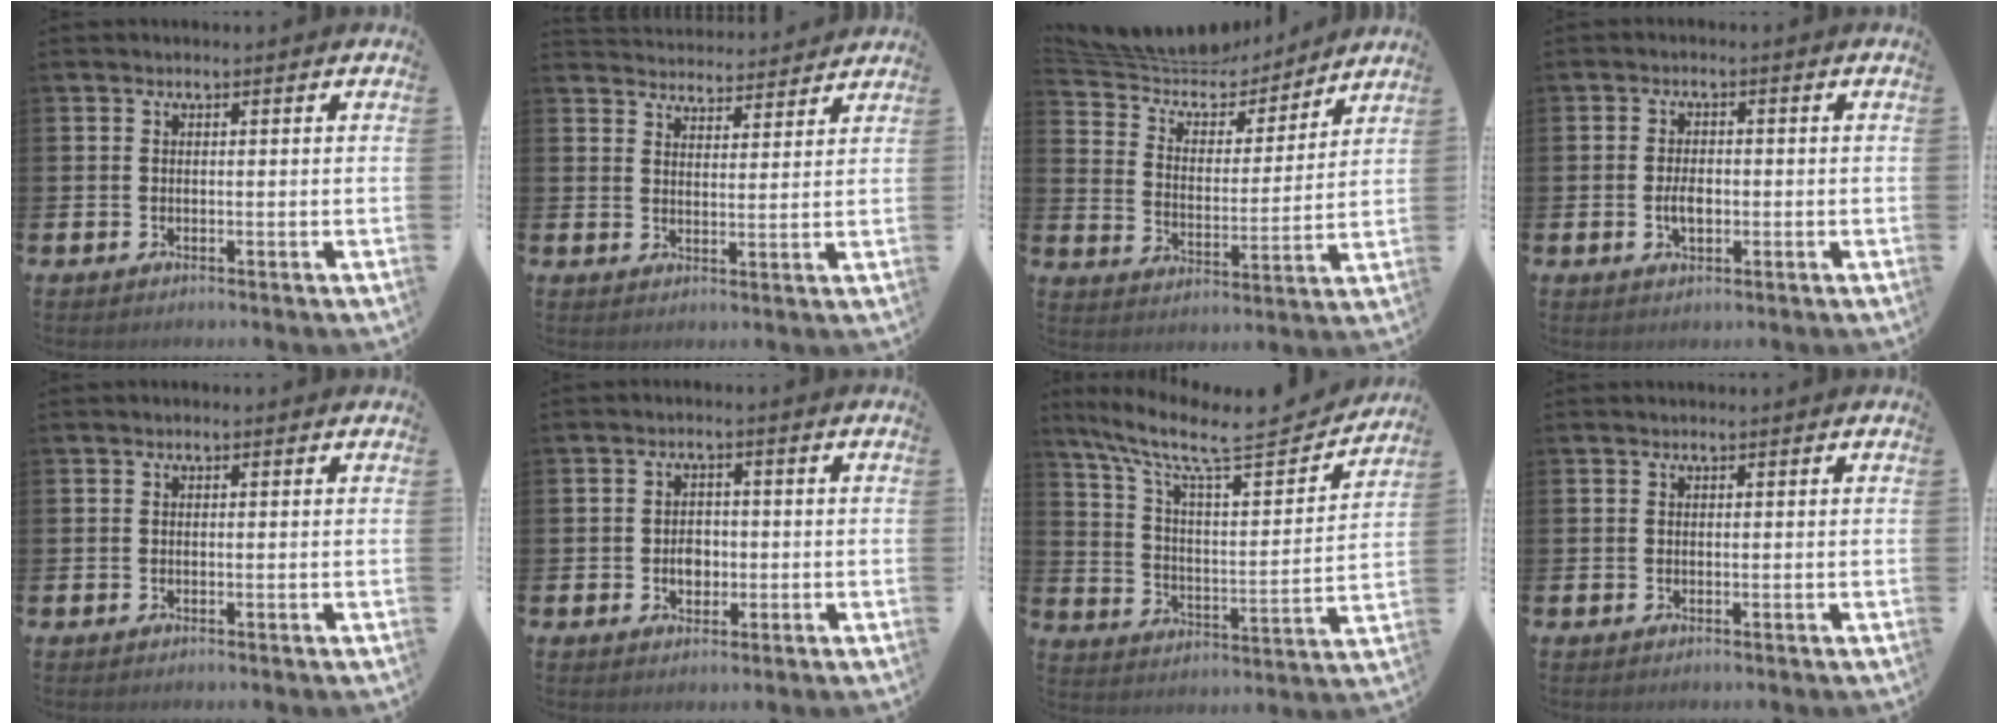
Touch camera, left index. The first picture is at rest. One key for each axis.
{"total": 4.3, "fx": 4.3, "fy": 0.6, "fz": -0.4, "tx": -0.002, "ty": -0.031, "tz": 0.076}
{"total": 7.7, "fx": 7.1, "fy": 2.6, "fz": 1.6, "tx": -0.063, "ty": -0.055, "tz": 0.122}
{"total": 2.8, "fx": -0.4, "fy": 1.6, "fz": 2.2, "tx": -0.030, "ty": -0.002, "tz": -0.010}
{"total": 0.0}
{"total": 2.9, "fx": -0.4, "fy": 2.3, "fz": 1.8, "tx": -0.009, "ty": -0.005, "tz": -0.017}
{"total": 9.8, "fx": 7.8, "fy": 2.3, "fz": 5.4, "tx": -0.124, "ty": -0.056, "tz": 0.122}
{"total": 0.0}